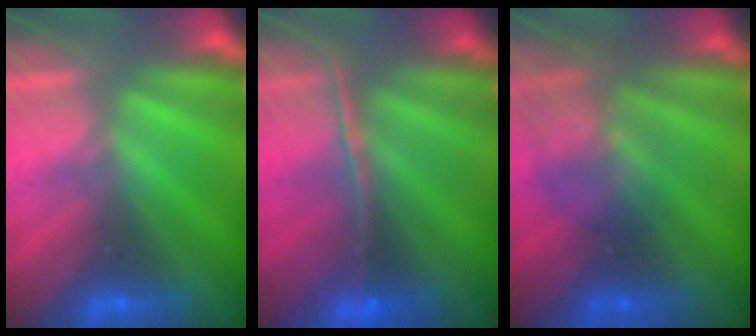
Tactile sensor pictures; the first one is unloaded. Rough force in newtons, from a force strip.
{"total": 1.7}
{"total": 2.3}